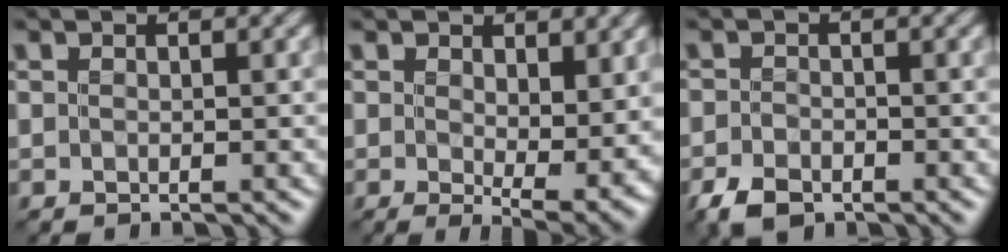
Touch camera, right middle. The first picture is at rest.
{"total": 5.8, "force": [1.4, 2.3, 5.2], "torque": [-0.082, -0.017, 0.029]}
{"total": 2.8, "force": [-1.9, 1.5, 1.3], "torque": [-0.026, -0.005, -0.043]}